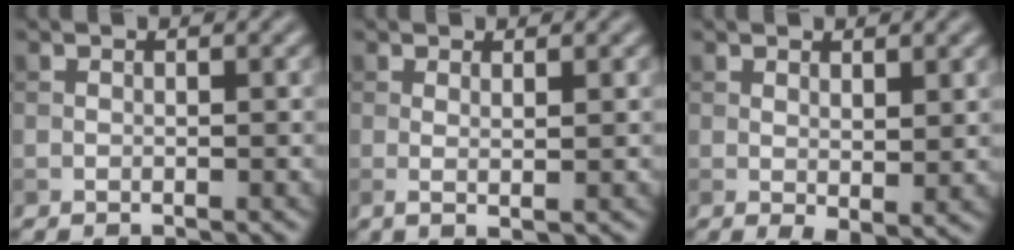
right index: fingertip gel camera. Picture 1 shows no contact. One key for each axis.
{"total": 1.5, "fx": 0.4, "fy": 0.2, "fz": 1.4, "tx": -0.024, "ty": -0.001, "tz": 0.005}
{"total": 2.1, "fx": 0.7, "fy": 0.7, "fz": 1.9, "tx": -0.031, "ty": -0.010, "tz": 0.018}